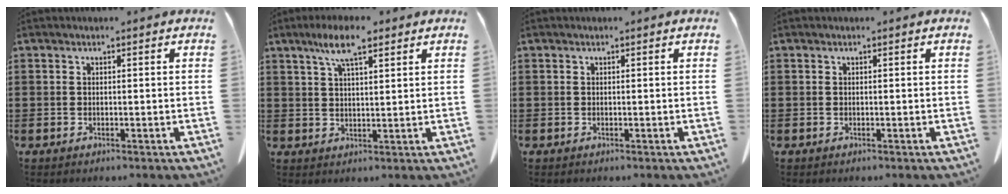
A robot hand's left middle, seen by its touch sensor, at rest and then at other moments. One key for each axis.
{"total": 6.9, "fx": 4.5, "fy": 1.4, "fz": 5.1, "tx": -0.109, "ty": 0.003, "tz": 0.077}
{"total": 0.0}
{"total": 0.0}